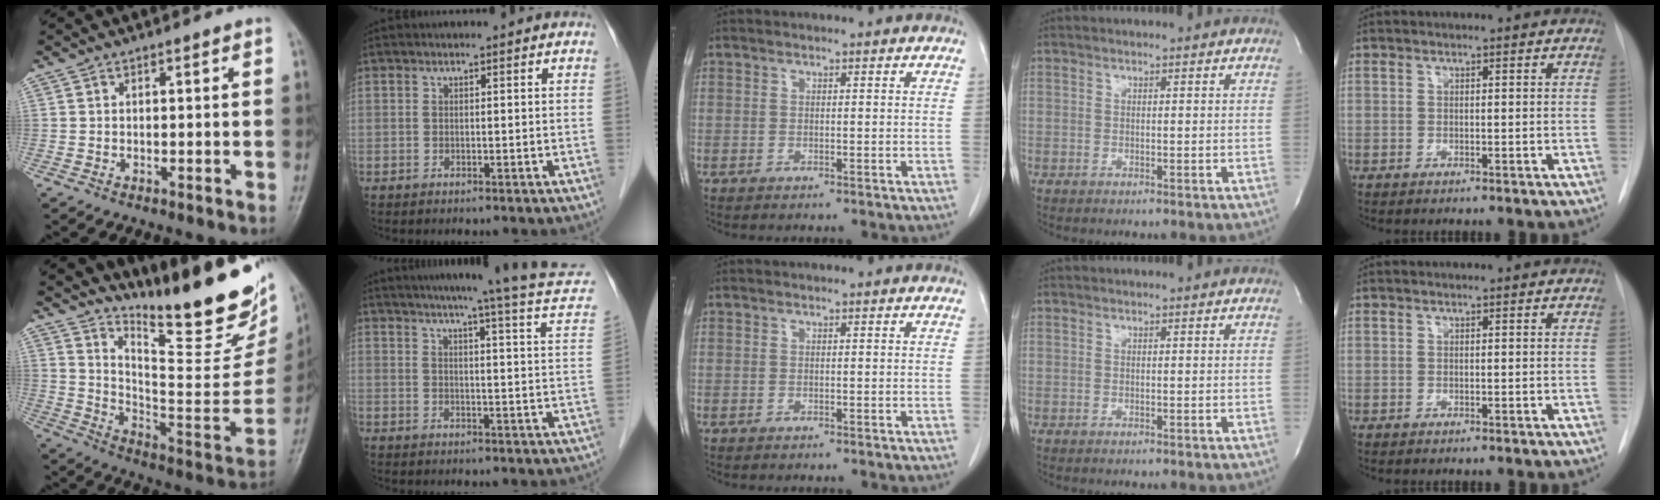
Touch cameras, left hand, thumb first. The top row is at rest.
{"thumb": {"total": 24.7, "force": [18.5, 5.6, 15.3], "torque": [-0.192, -0.134, 0.277]}, "index": {"total": 20.2, "force": [17.9, -0.7, 9.5], "torque": [-0.130, -0.043, 0.202]}}